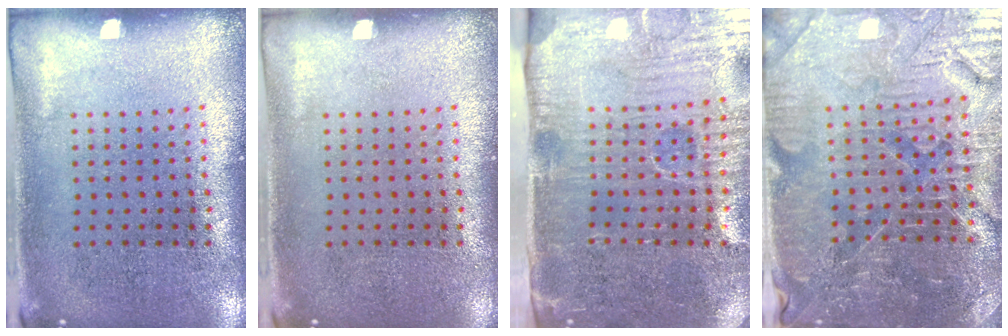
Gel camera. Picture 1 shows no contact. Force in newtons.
{"total": 0.0}
{"total": 5.2, "press": 4.4, "slide": 2.8}
{"total": 4.9, "press": 4.6, "slide": 1.5}